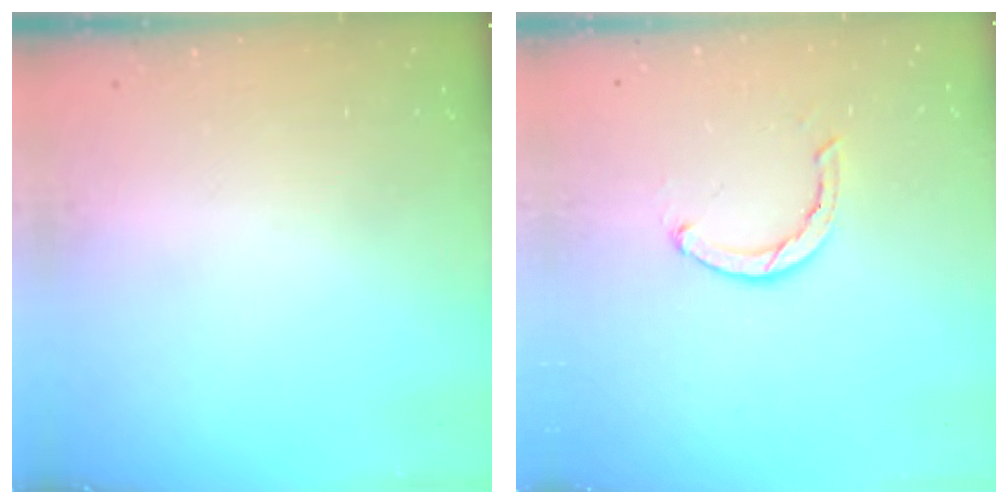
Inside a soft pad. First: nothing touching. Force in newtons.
{"total": 2.3, "press": 2.3, "slide": 0.3}